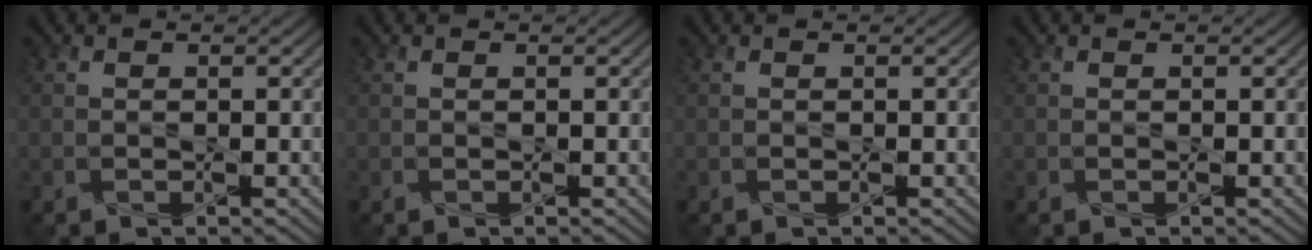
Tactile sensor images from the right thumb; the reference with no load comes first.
{"total": 0.0}
{"total": 0.0}
{"total": 0.0}